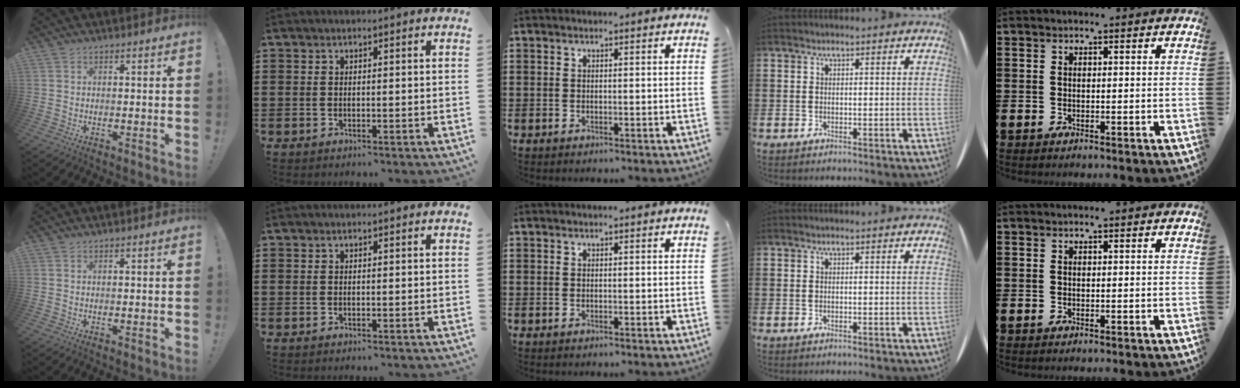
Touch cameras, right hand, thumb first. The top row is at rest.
{}